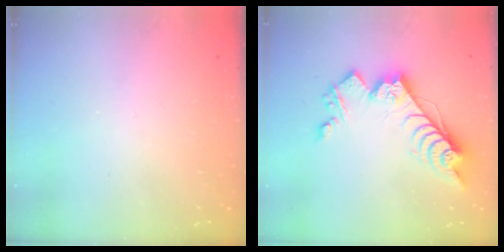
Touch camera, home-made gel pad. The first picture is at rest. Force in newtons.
{"total": 16.7, "press": 16.7, "slide": 0.3}